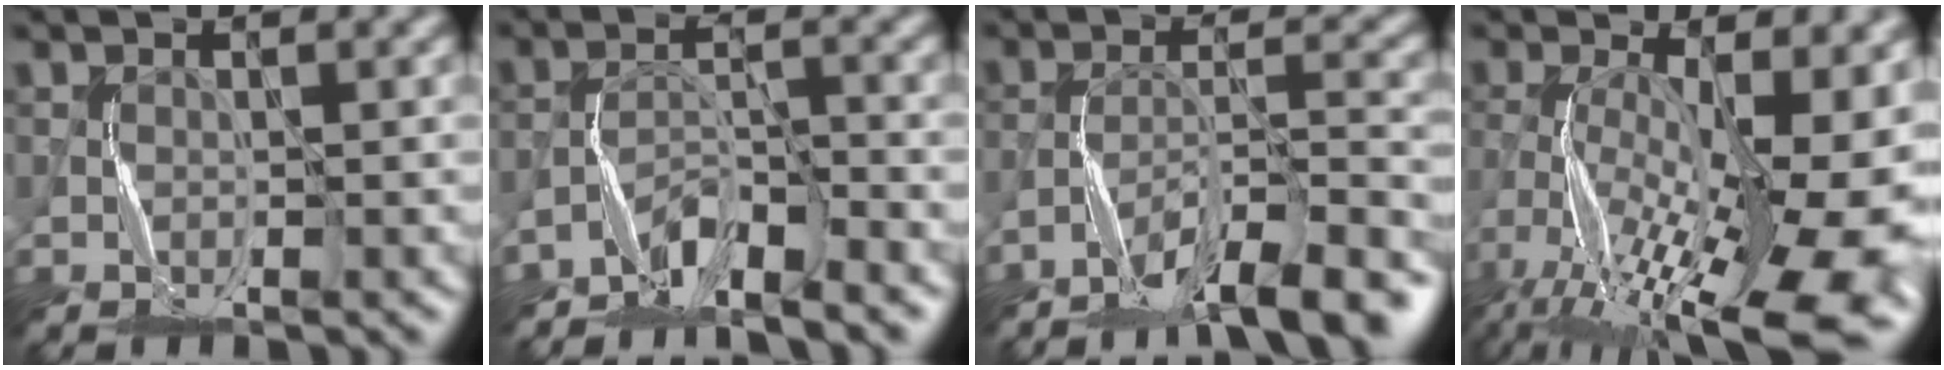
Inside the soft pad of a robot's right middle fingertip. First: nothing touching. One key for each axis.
{"total": 4.3, "fx": -3.6, "fy": 0.9, "fz": 2.2, "tx": -0.035, "ty": 0.001, "tz": -0.073}
{"total": 8.7, "fx": -6.9, "fy": 1.6, "fz": 5.0, "tx": -0.084, "ty": 0.007, "tz": -0.117}
{"total": 17.6, "fx": -3.9, "fy": 7.2, "fz": 15.6, "tx": -0.274, "ty": -0.016, "tz": -0.048}